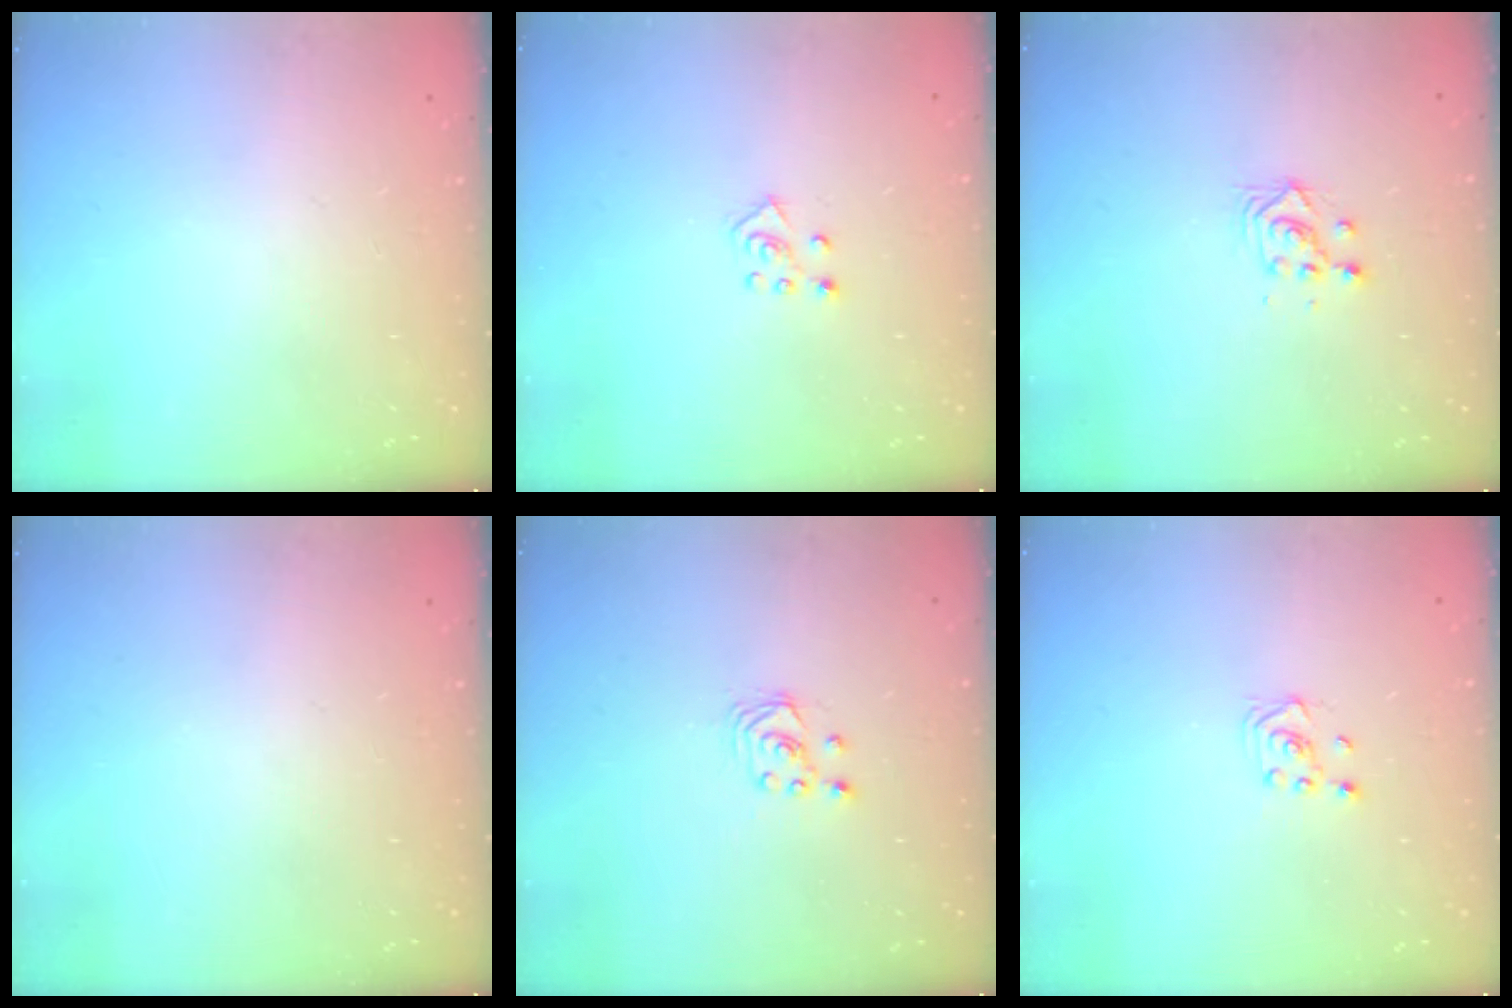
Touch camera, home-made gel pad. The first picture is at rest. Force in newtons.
{"total": 5.0, "press": 4.9, "slide": 0.4}
{"total": 2.8, "press": 2.8, "slide": 0.1}
{"total": 0.0}
{"total": 2.1, "press": 2.1, "slide": 0.3}
{"total": 2.3, "press": 2.2, "slide": 0.8}